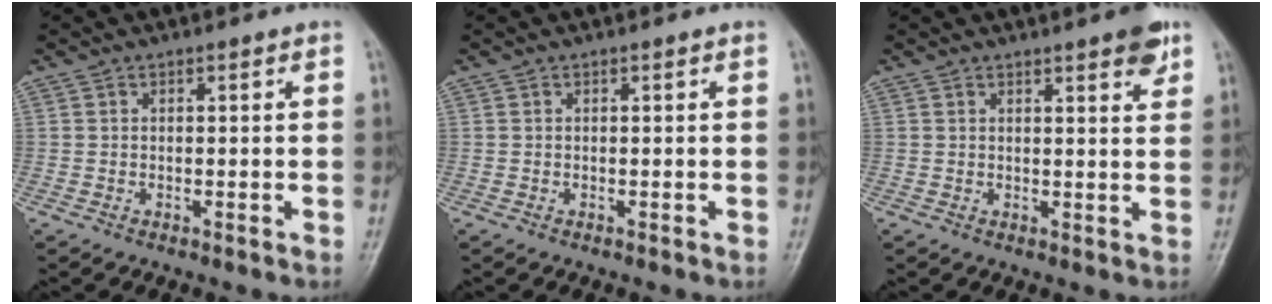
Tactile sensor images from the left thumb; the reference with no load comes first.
{"total": 0.0}
{"total": 4.5, "force": [2.9, 1.0, 3.3], "torque": [-0.034, -0.015, 0.034]}